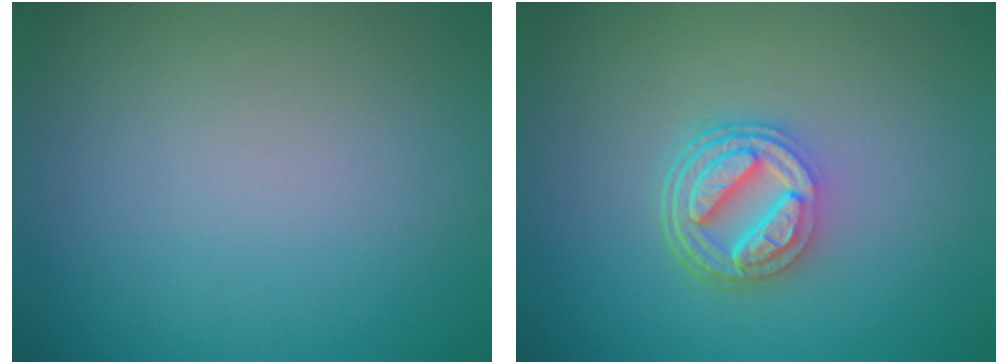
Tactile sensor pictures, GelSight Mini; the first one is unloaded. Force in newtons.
{"total": 5.1, "press": 3.6, "slide": 3.5}